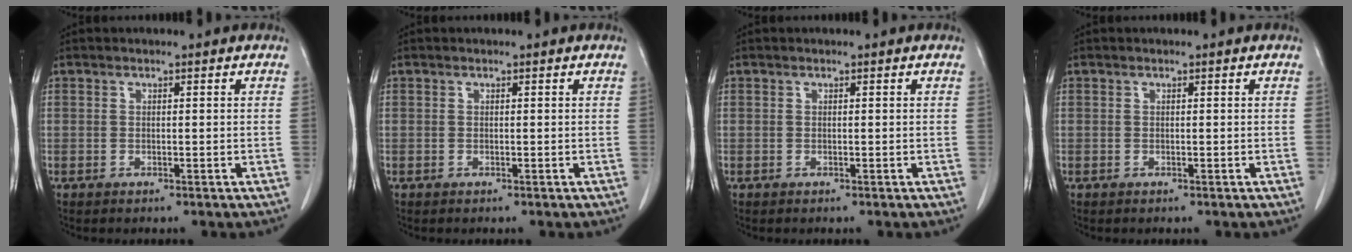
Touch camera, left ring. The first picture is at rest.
{"total": 0.0}
{"total": 0.0}
{"total": 0.0}